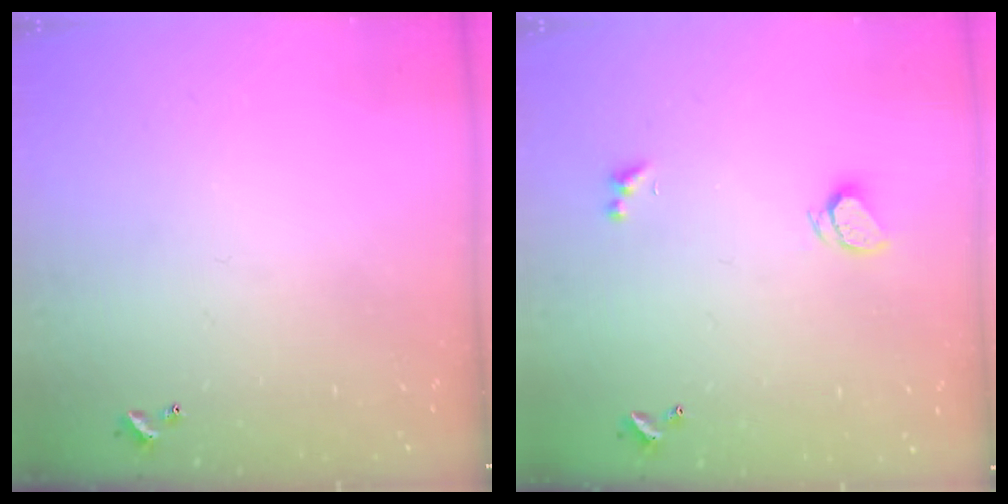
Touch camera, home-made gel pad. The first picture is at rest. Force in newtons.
{"total": 1.9, "press": 1.8, "slide": 0.4}